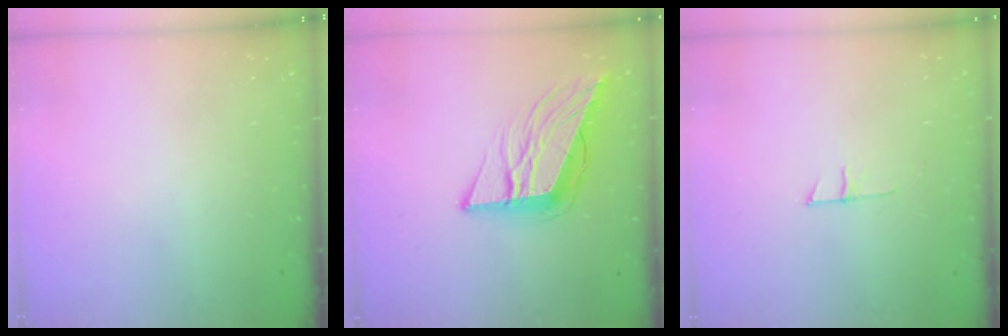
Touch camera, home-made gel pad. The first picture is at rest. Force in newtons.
{"total": 12.0, "press": 11.6, "slide": 3.3}
{"total": 4.7, "press": 4.7, "slide": 0.3}